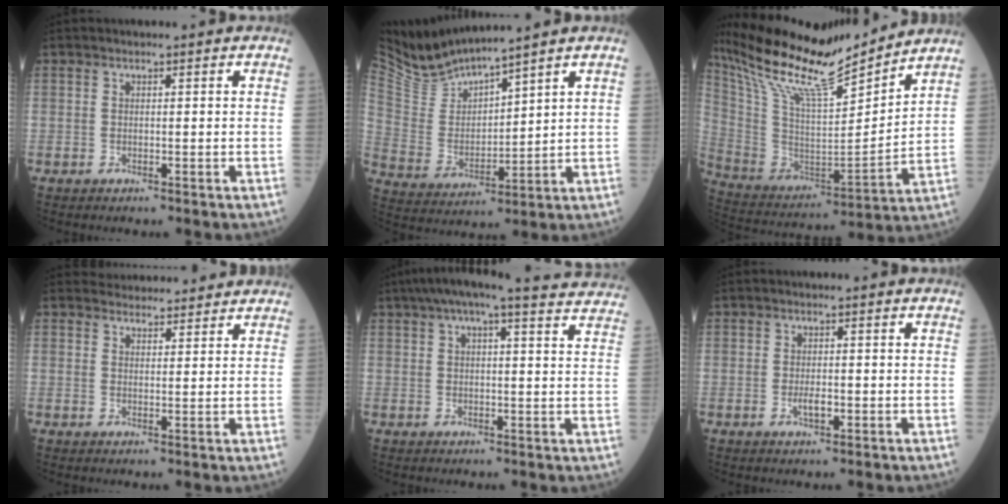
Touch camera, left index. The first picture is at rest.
{"total": 7.6, "force": [7.5, -0.6, 0.6], "torque": [-0.043, -0.006, 0.176]}
{"total": 19.9, "force": [17.5, 1.5, 9.4], "torque": [-0.182, -0.007, 0.312]}
{"total": 7.7, "force": [7.5, 1.8, 0.8], "torque": [0.000, 0.018, 0.088]}
{"total": 19.1, "force": [17.1, 1.9, 8.3], "torque": [-0.124, 0.026, 0.208]}
{"total": 1.6, "force": [-0.5, 0.5, 1.5], "torque": [-0.030, -0.002, -0.006]}